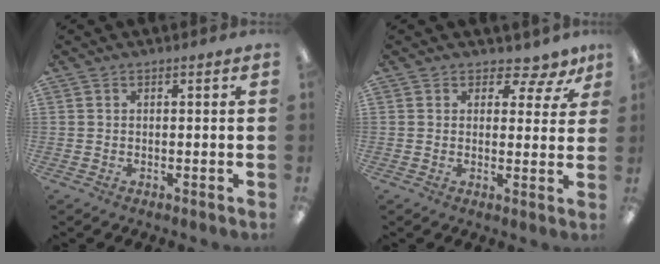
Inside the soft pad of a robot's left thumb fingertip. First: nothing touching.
{"total": 5.3, "force": [3.7, 3.0, 2.5], "torque": [-0.021, -0.028, 0.060]}